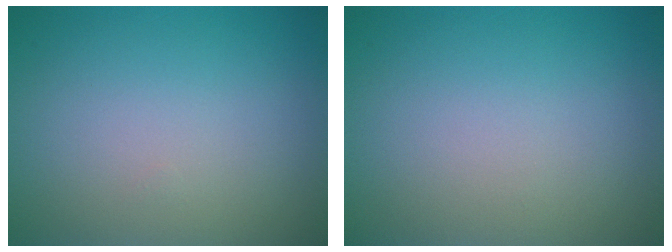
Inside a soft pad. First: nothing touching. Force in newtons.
{"total": 0.0}